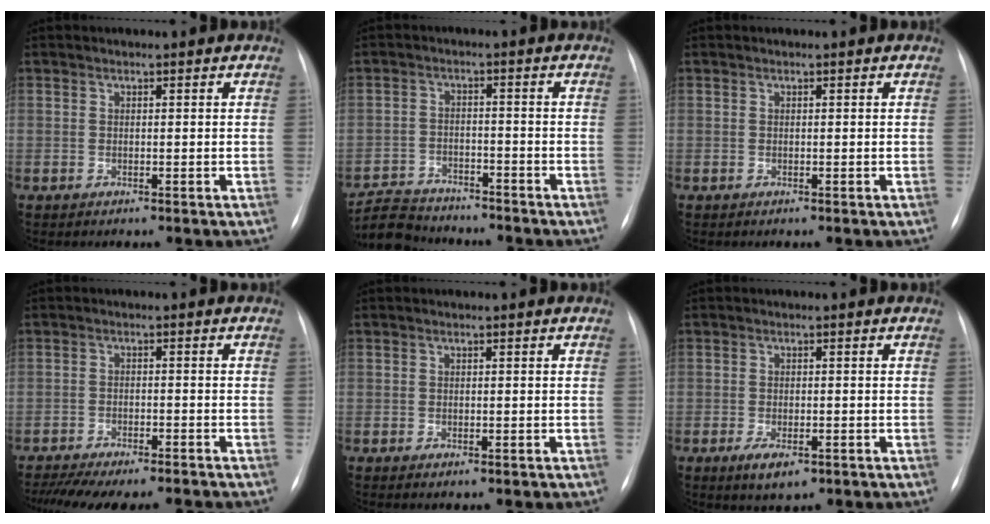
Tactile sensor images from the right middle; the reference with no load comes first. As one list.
[{"total": 8.0, "force": [-7.7, 2.1, 1.0], "torque": [-0.023, 0.001, -0.126]}, {"total": 0.0}, {"total": 15.2, "force": [-13.3, 3.1, 6.9], "torque": [-0.137, -0.013, -0.179]}, {"total": 0.9, "force": [-0.5, 0.4, 0.6], "torque": [-0.009, -0.001, -0.002]}, {"total": 3.8, "force": [-2.0, 1.6, 2.8], "torque": [-0.052, -0.004, -0.025]}]